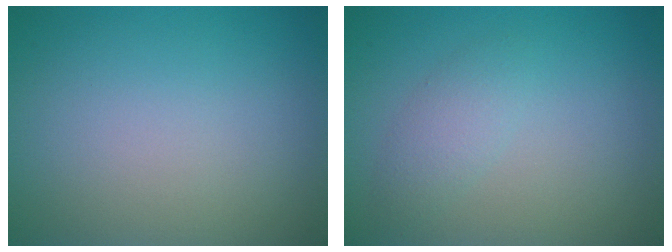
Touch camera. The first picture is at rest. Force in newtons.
{"total": 1.8, "press": 1.8, "slide": 0.1}